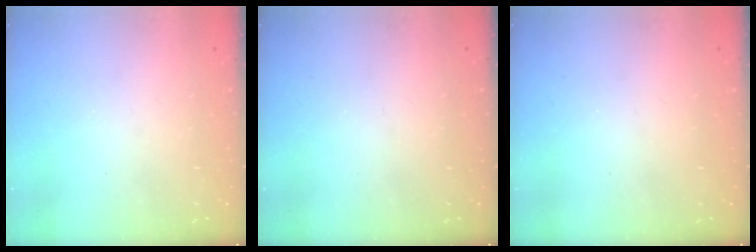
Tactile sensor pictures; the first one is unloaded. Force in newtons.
{"total": 0.0}
{"total": 0.0}